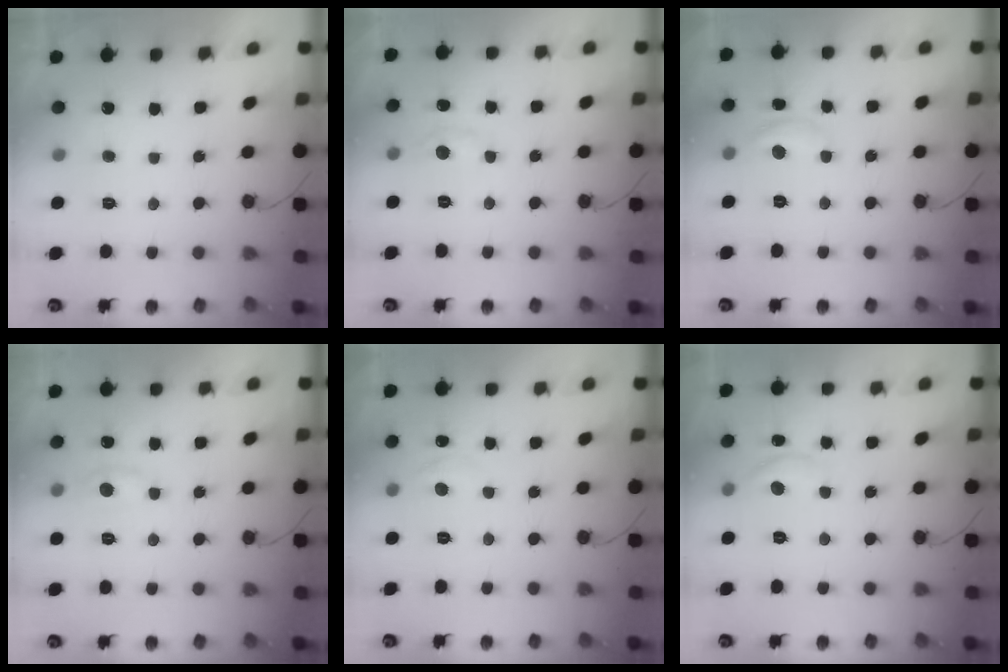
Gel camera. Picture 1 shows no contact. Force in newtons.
{"total": 6.3, "press": 6.3, "slide": 0.9}
{"total": 8.0, "press": 8.0, "slide": 0.4}
{"total": 6.0, "press": 5.9, "slide": 0.6}
{"total": 5.9, "press": 5.8, "slide": 0.9}
{"total": 7.0, "press": 7.0, "slide": 0.6}